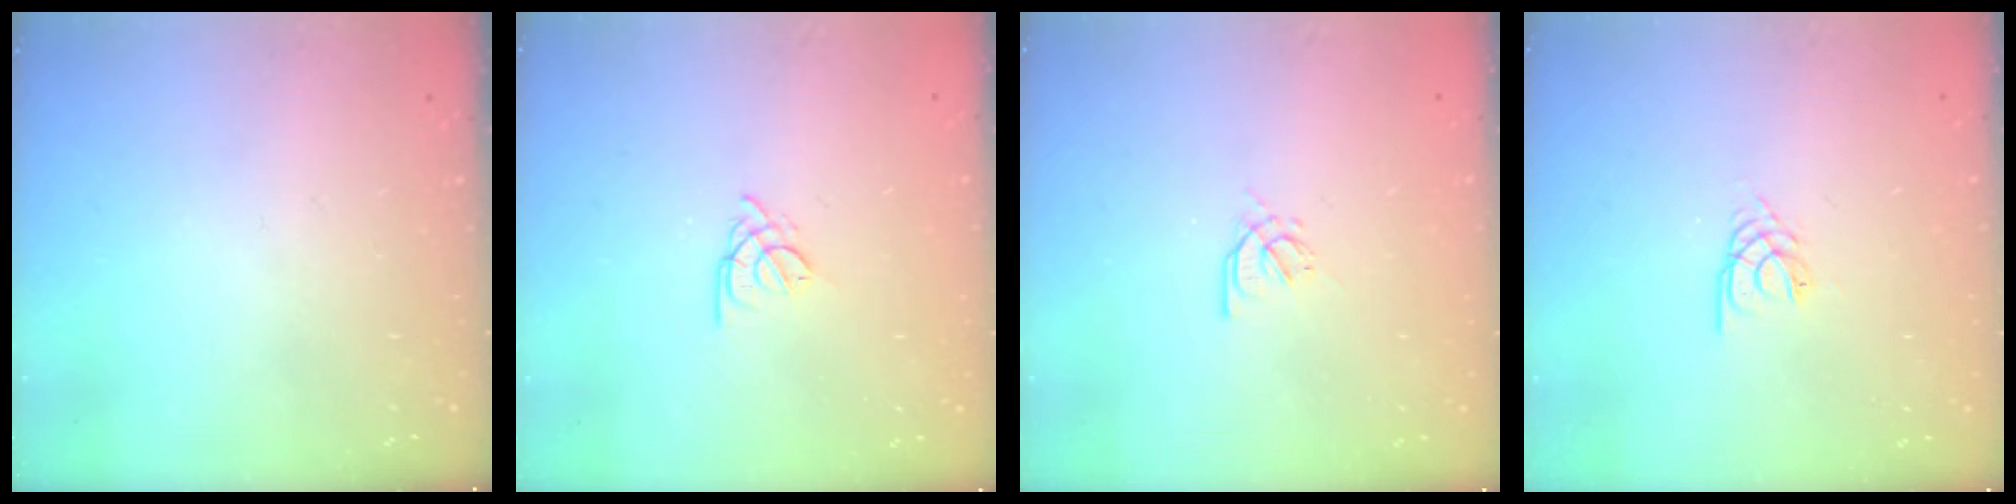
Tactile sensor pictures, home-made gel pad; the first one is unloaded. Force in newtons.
{"total": 2.7, "press": 2.6, "slide": 0.5}
{"total": 2.4, "press": 2.4, "slide": 0.5}
{"total": 2.2, "press": 2.1, "slide": 0.4}